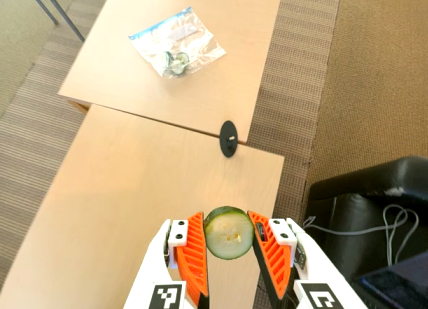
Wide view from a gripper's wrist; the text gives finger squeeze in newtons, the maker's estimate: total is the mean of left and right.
{"total": 10.4, "left": 10.1, "right": 10.8}